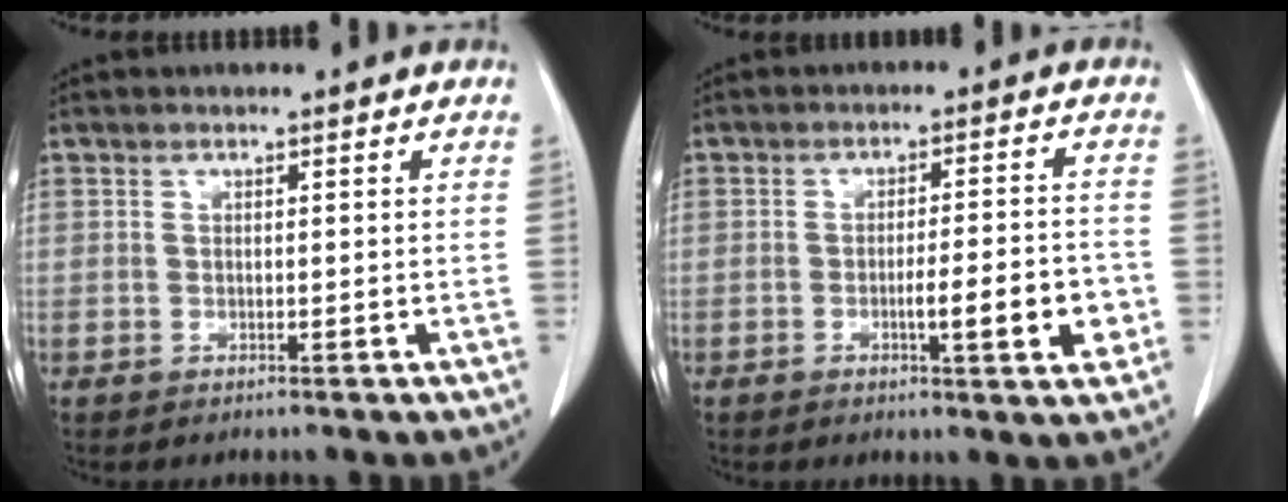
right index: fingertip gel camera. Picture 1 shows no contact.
{"total": 7.8, "force": [-2.4, 0.8, 7.4], "torque": [-0.105, 0.001, -0.030]}